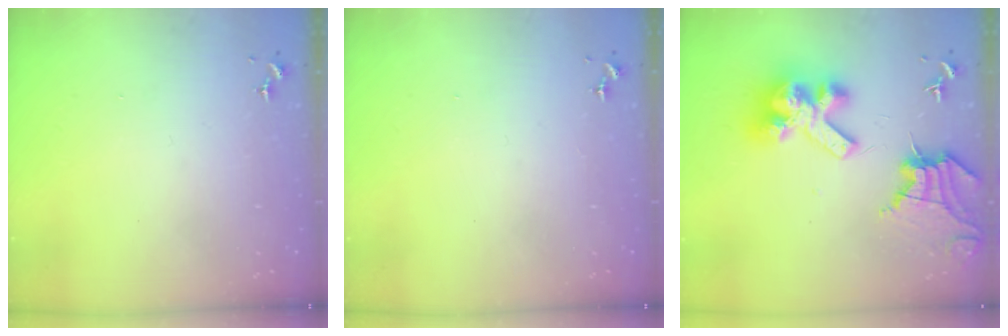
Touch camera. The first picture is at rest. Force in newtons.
{"total": 0.0}
{"total": 17.1, "press": 16.9, "slide": 2.0}